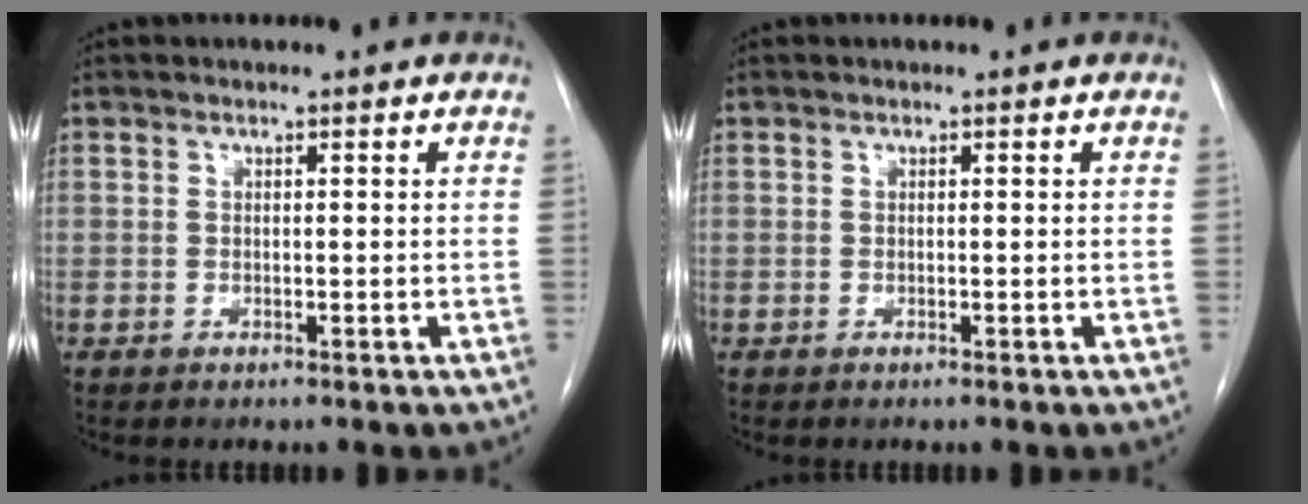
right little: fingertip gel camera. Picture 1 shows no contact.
{"total": 0.0}